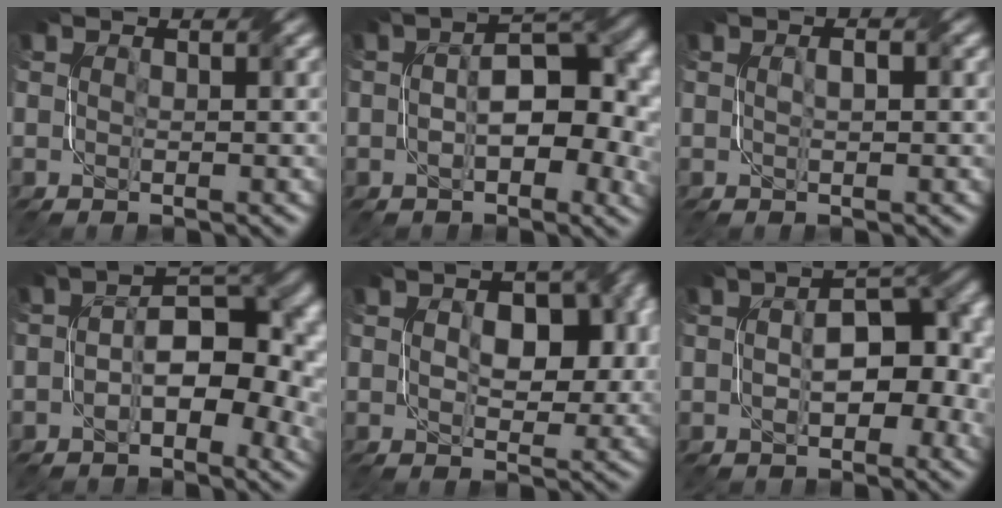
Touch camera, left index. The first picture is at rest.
{"total": 7.3, "force": [-0.5, 3.7, 6.2], "torque": [-0.086, 0.009, -0.012]}
{"total": 0.7, "force": [0.0, -0.1, 0.7], "torque": [-0.013, 0.003, 0.001]}
{"total": 8.8, "force": [-1.2, 4.5, 7.4], "torque": [-0.097, 0.009, -0.025]}
{"total": 5.6, "force": [0.7, 3.4, 4.4], "torque": [-0.066, -0.004, 0.017]}
{"total": 6.8, "force": [-0.3, 3.7, 5.6], "torque": [-0.079, 0.009, -0.007]}